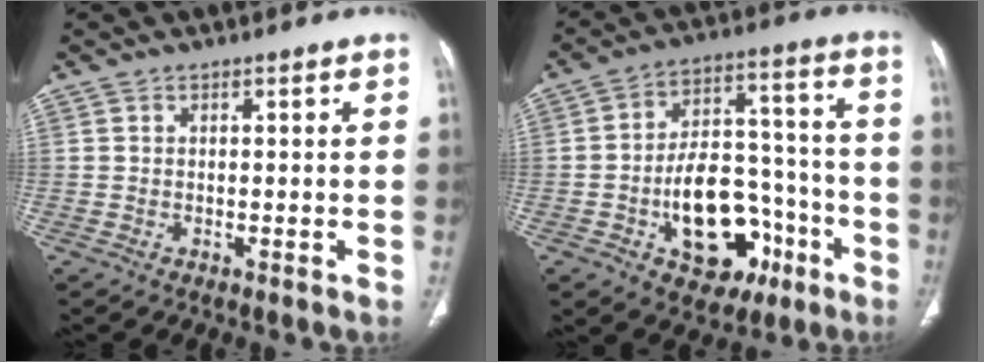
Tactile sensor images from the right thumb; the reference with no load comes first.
{"total": 18.6, "force": [-6.9, 11.6, 12.8], "torque": [-0.150, 0.060, -0.095]}